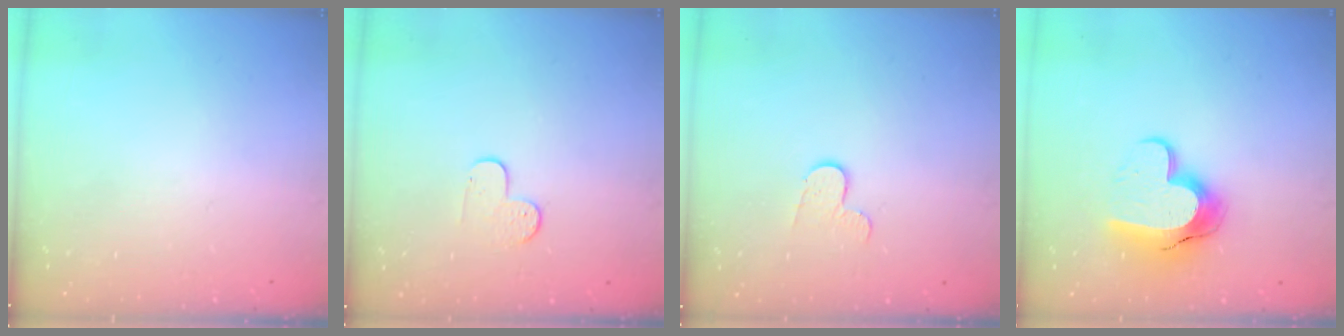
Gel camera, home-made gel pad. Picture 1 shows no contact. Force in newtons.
{"total": 5.8, "press": 5.7, "slide": 0.6}
{"total": 5.7, "press": 5.7, "slide": 0.5}
{"total": 13.7, "press": 13.6, "slide": 1.0}